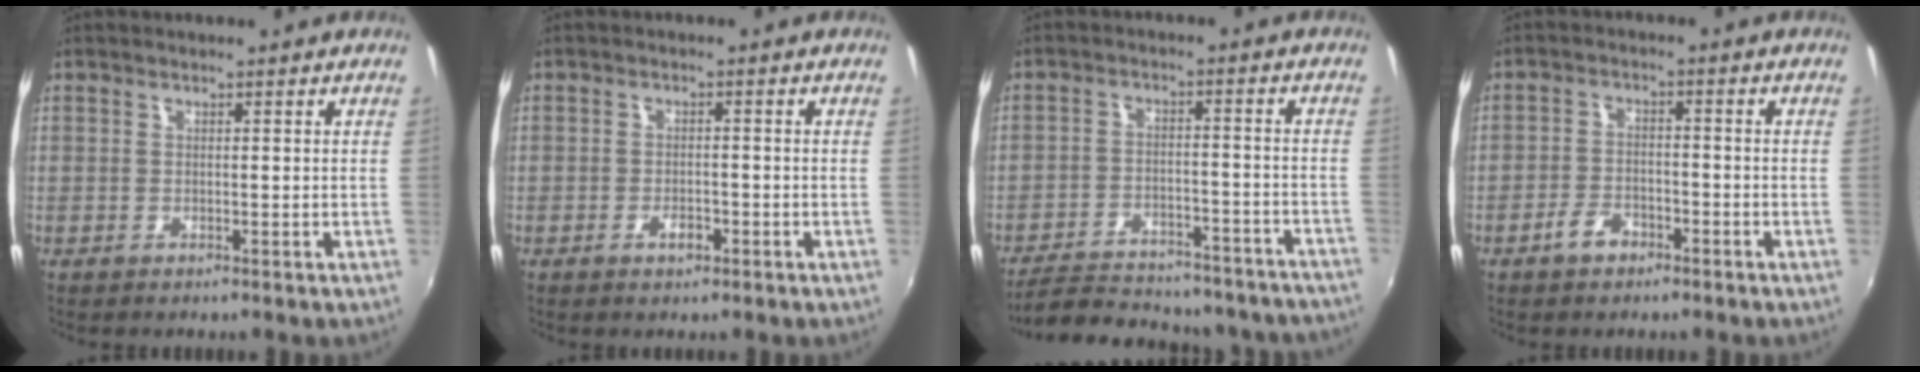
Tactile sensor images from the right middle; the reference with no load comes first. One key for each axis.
{"total": 2.2, "fx": -1.2, "fy": 1.2, "fz": 1.4, "tx": -0.026, "ty": 0.000, "tz": -0.022}
{"total": 25.0, "fx": -22.0, "fy": 7.9, "fz": 8.9, "tx": -0.180, "ty": 0.015, "tz": -0.273}
{"total": 4.2, "fx": -2.9, "fy": 2.3, "fz": 2.1, "tx": -0.050, "ty": 0.004, "tz": -0.047}